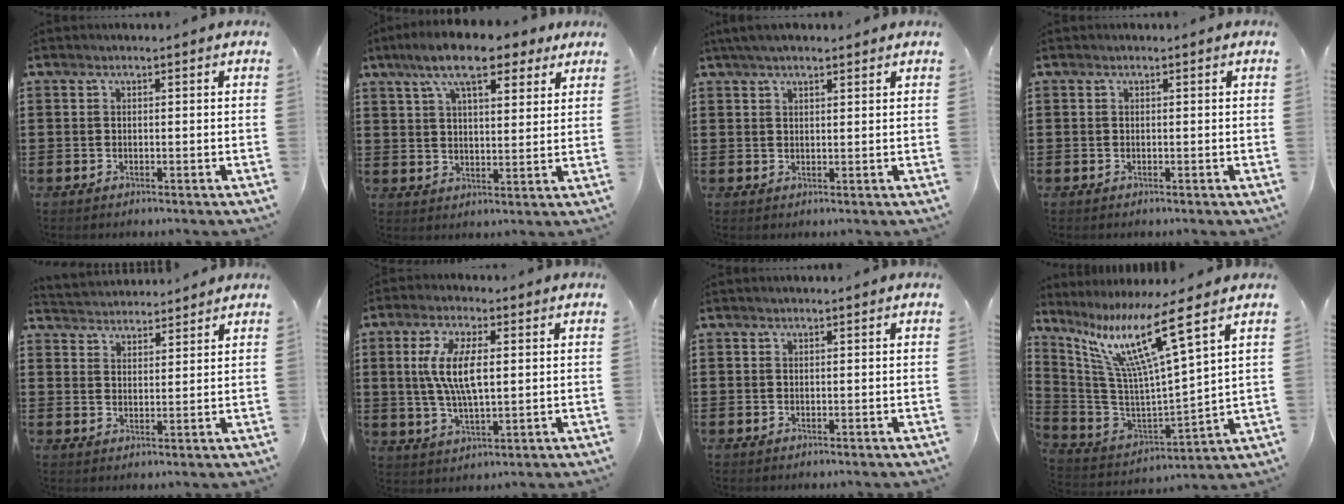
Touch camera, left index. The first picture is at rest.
{"total": 11.1, "force": [7.8, 3.4, 7.1], "torque": [-0.143, -0.004, 0.140]}
{"total": 2.8, "force": [2.2, 0.7, 1.6], "torque": [-0.035, 0.006, 0.041]}
{"total": 0.0}
{"total": 3.3, "force": [3.2, 0.2, -0.7], "torque": [0.001, -0.012, 0.059]}
{"total": 8.7, "force": [1.5, 3.2, 7.9], "torque": [-0.168, 0.006, 0.022]}
{"total": 0.0}
{"total": 13.3, "force": [7.8, 0.3, 10.8], "torque": [-0.244, -0.049, 0.117]}